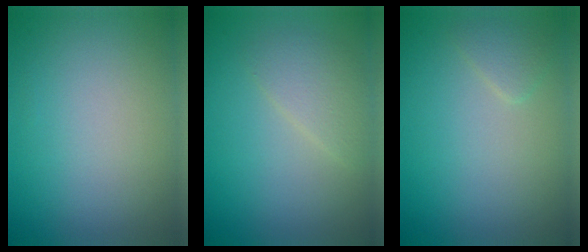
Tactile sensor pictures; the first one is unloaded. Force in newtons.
{"total": 2.2, "press": 2.2, "slide": 0.1}
{"total": 1.2, "press": 1.2, "slide": 0.1}